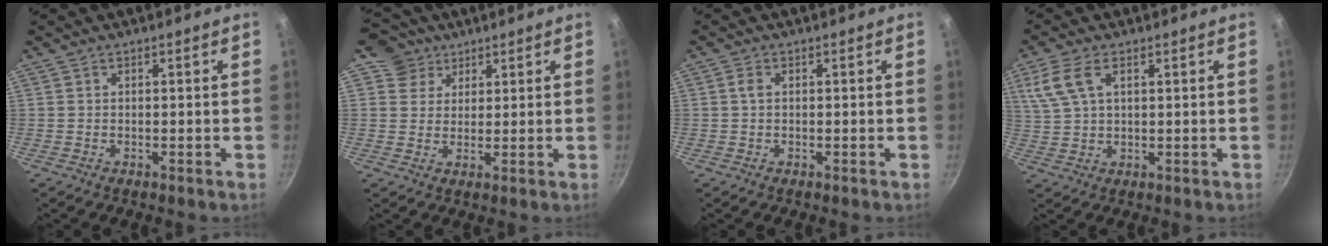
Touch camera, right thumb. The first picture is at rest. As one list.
[{"total": 5.9, "force": [3.3, 4.9, 0.3], "torque": [0.036, 0.000, 0.047]}, {"total": 1.3, "force": [0.3, 0.8, 1.0], "torque": [-0.020, 0.002, 0.004]}, {"total": 7.3, "force": [3.0, 3.8, 5.4], "torque": [-0.116, 0.008, 0.064]}]